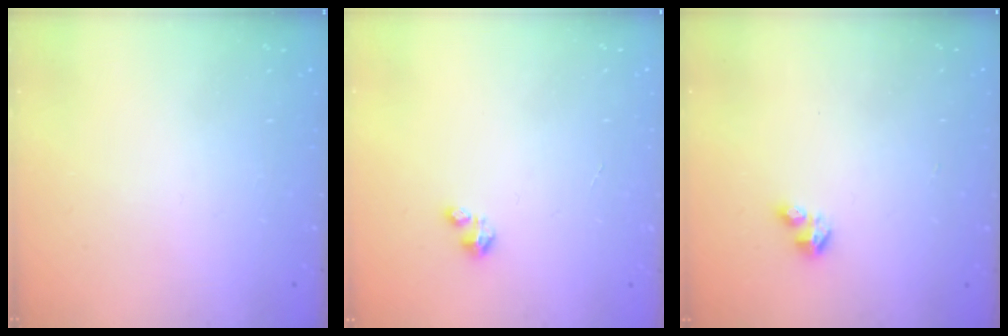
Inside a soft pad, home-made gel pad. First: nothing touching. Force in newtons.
{"total": 1.2, "press": 1.2, "slide": 0.2}
{"total": 2.9, "press": 2.8, "slide": 0.6}